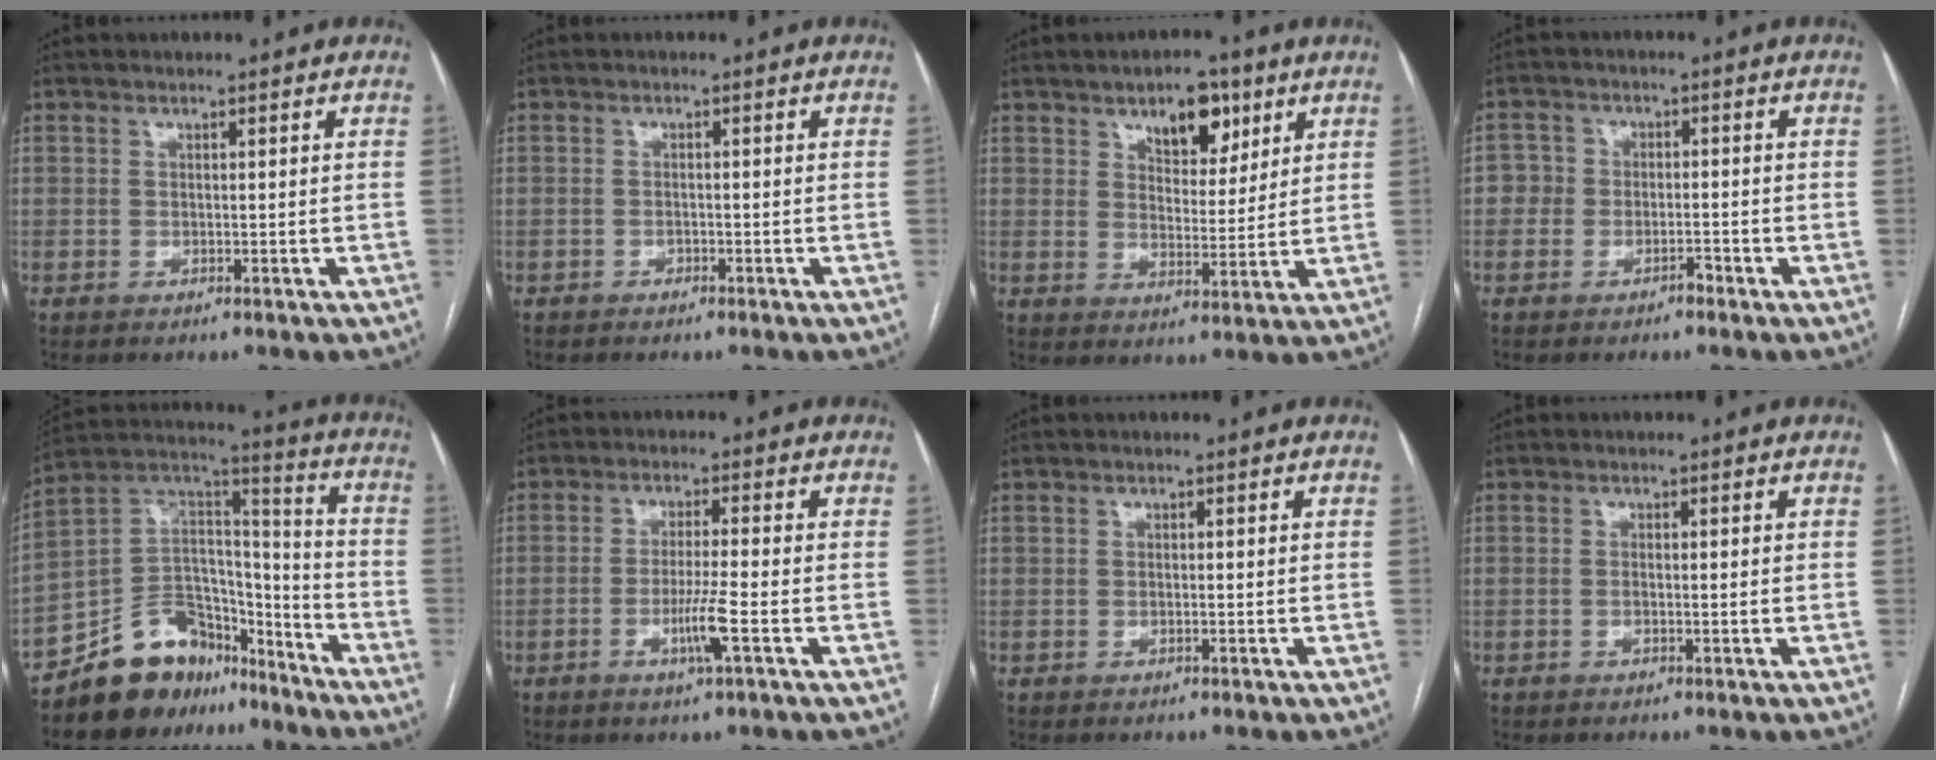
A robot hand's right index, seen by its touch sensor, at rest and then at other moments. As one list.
[{"total": 0.7, "force": [-0.6, 0.4, 0.2], "torque": [-0.004, 0.001, -0.011]}, {"total": 8.0, "force": [4.7, 3.8, 5.2], "torque": [-0.074, 0.006, 0.074]}, {"total": 3.5, "force": [-1.6, 2.9, 1.1], "torque": [-0.003, 0.015, -0.034]}, {"total": 15.7, "force": [-12.4, 8.6, 4.5], "torque": [-0.069, 0.089, -0.214]}, {"total": 5.2, "force": [-1.9, -0.5, 4.8], "torque": [-0.089, -0.010, -0.037]}, {"total": 0.0}, {"total": 1.0, "force": [-0.2, 0.1, 1.0], "torque": [-0.018, 0.000, -0.001]}]